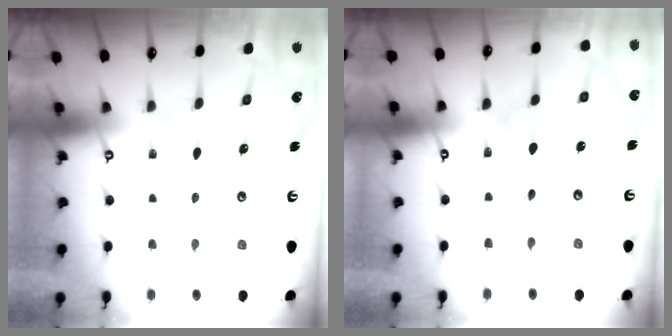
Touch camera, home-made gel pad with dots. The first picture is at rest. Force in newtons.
{"total": 2.7, "press": 2.7, "slide": 0.3}